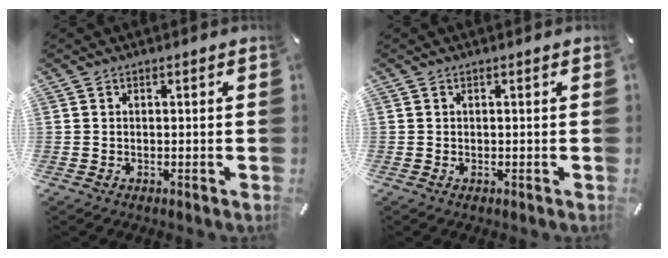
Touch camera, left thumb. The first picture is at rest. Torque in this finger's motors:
{"motor_torque": [0.03, -0.07, -0.18, -0.23, 0.04]}